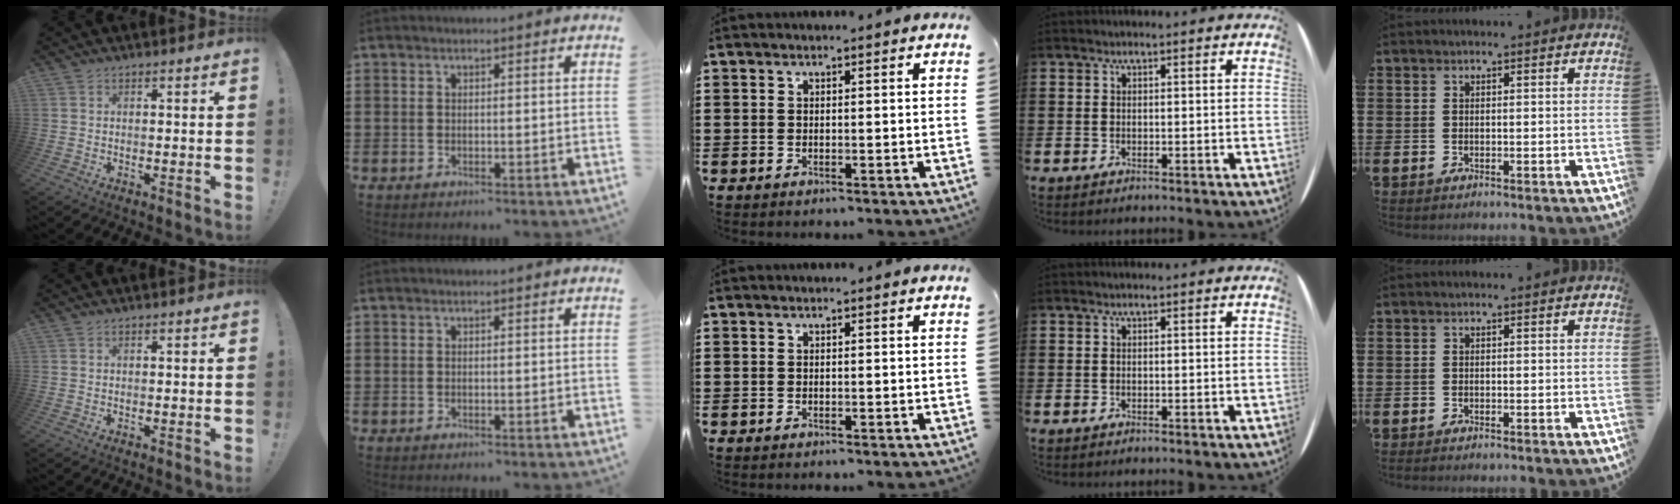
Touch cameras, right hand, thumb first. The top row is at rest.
{}